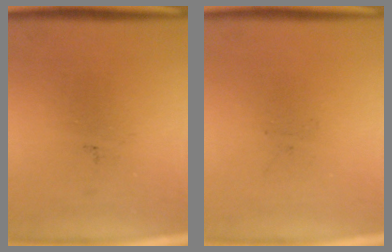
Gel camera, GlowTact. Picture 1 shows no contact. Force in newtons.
{"total": 0.0}